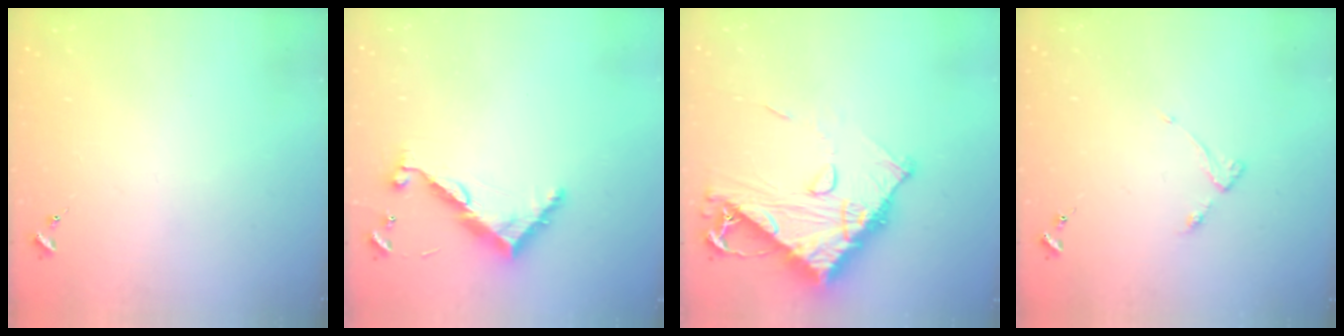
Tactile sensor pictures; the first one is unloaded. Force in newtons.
{"total": 9.0, "press": 9.0, "slide": 0.5}
{"total": 15.0, "press": 14.9, "slide": 1.4}
{"total": 4.0, "press": 3.9, "slide": 0.5}